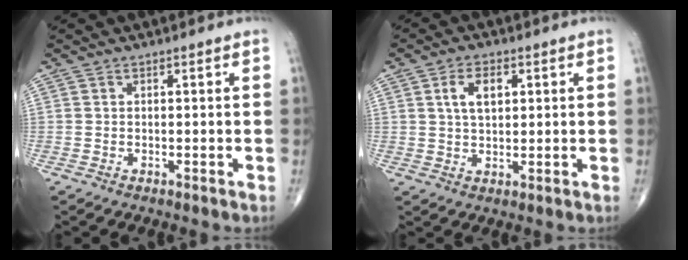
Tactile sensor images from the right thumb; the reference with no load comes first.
{"total": 5.4, "force": [1.7, 3.0, 4.1], "torque": [-0.063, -0.002, 0.028]}